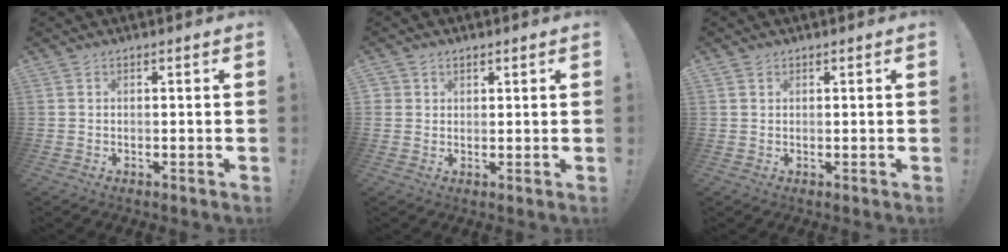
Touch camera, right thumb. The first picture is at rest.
{"total": 2.0, "force": [1.2, 1.6, 0.2], "torque": [0.006, -0.009, 0.019]}
{"total": 0.9, "force": [0.6, 0.7, 0.0], "torque": [0.004, -0.002, 0.012]}